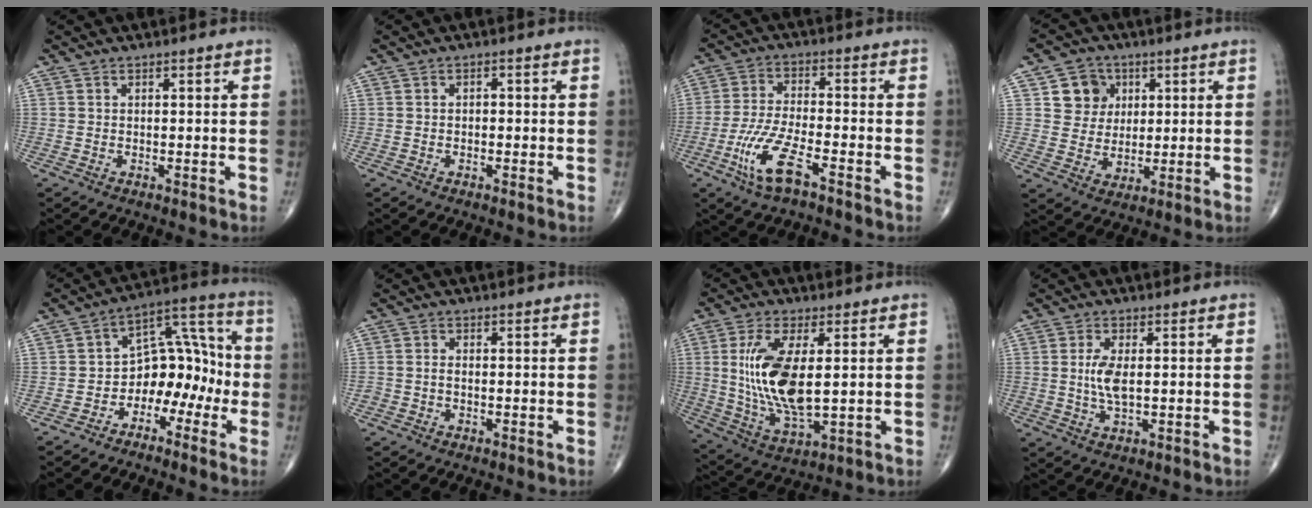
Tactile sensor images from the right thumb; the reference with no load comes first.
{"total": 0.9, "force": [-0.2, 0.7, 0.6], "torque": [-0.003, 0.004, -0.006]}
{"total": 9.8, "force": [-5.1, 2.8, 7.9], "torque": [-0.177, 0.017, -0.096]}
{"total": 8.2, "force": [2.6, 7.3, 2.4], "torque": [-0.005, -0.006, 0.047]}
{"total": 11.6, "force": [-3.9, 8.1, 7.4], "torque": [-0.059, 0.075, -0.071]}
{"total": 1.1, "force": [-0.3, 0.8, 0.7], "torque": [-0.012, 0.003, -0.006]}
{"total": 15.0, "force": [1.8, 6.1, 13.5], "torque": [-0.275, -0.021, 0.046]}
{"total": 5.0, "force": [0.4, 2.0, 4.5], "torque": [-0.096, -0.006, 0.009]}